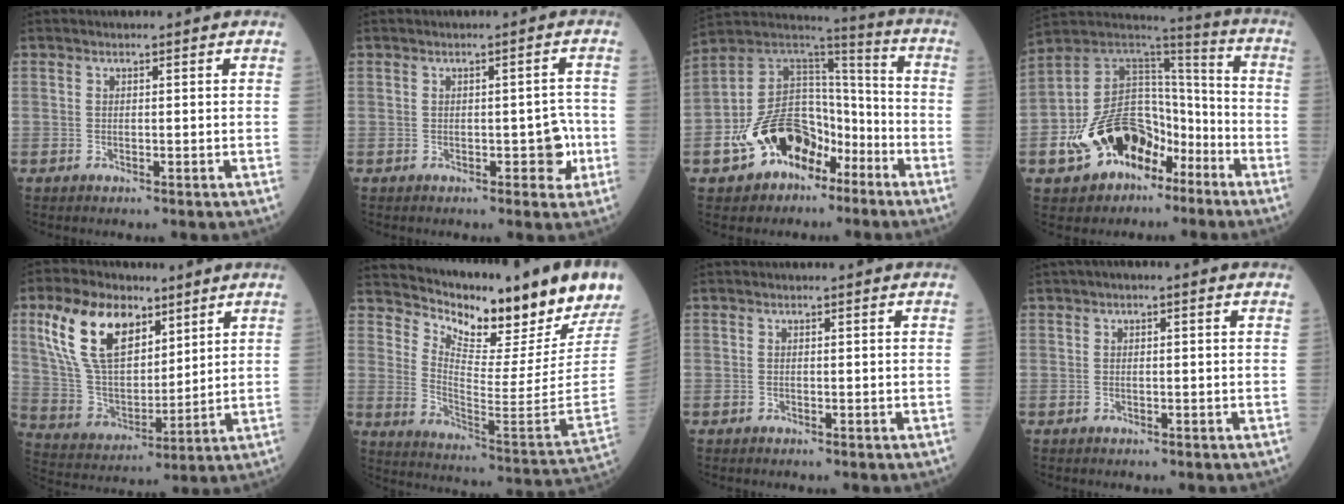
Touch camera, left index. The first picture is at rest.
{"total": 3.4, "force": [-1.0, 1.7, 2.8], "torque": [-0.029, 0.012, -0.005]}
{"total": 15.5, "force": [-7.9, 9.9, 9.0], "torque": [-0.184, 0.033, -0.133]}
{"total": 17.5, "force": [-8.5, 10.8, 10.9], "torque": [-0.213, 0.031, -0.141]}
{"total": 15.0, "force": [8.0, 8.1, 9.8], "torque": [-0.213, 0.030, 0.160]}
{"total": 21.4, "force": [19.0, 1.4, 9.8], "torque": [-0.179, -0.103, 0.273]}
{"total": 0.0}
{"total": 1.3, "force": [0.0, 0.2, 1.3], "torque": [-0.021, 0.009, 0.004]}